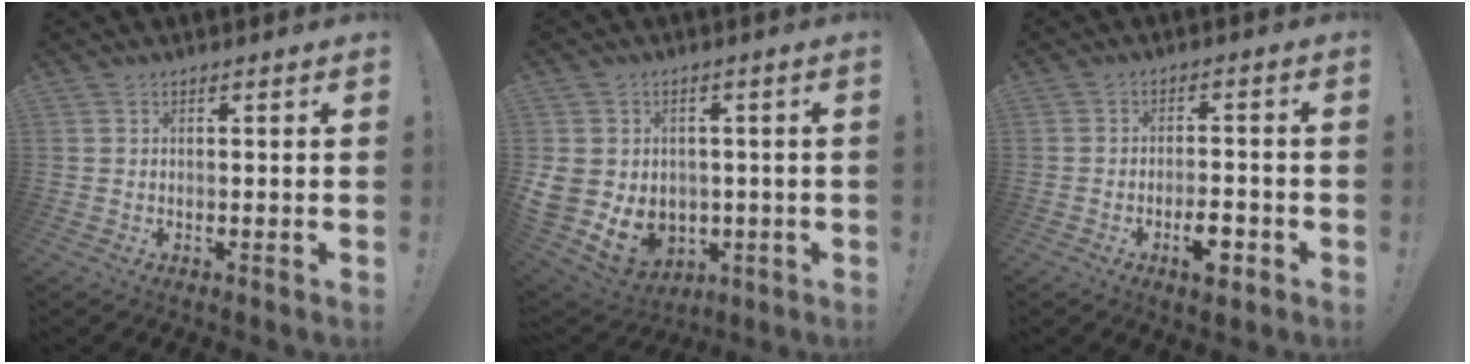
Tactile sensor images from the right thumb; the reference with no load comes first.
{"total": 12.3, "force": [-0.9, 10.5, 6.3], "torque": [-0.135, -0.008, -0.008]}
{"total": 6.6, "force": [-3.2, 2.6, 5.1], "torque": [-0.070, 0.011, -0.052]}